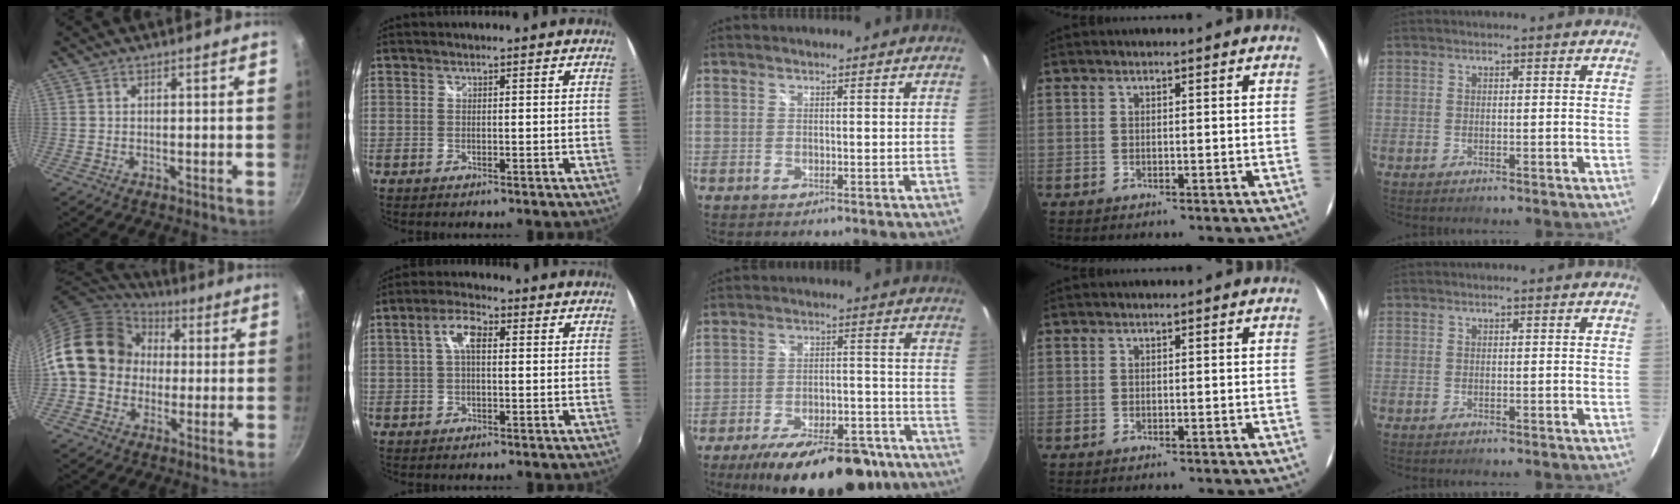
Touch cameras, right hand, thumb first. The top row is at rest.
{"thumb": {"total": 16.7, "force": [1.0, 14.3, 8.6], "torque": [-0.120, 0.041, 0.006]}, "index": {"total": 5.1, "force": [0.9, 2.2, 4.5], "torque": [-0.088, 0.015, 0.014]}, "middle": {"total": 22.0, "force": [-16.5, 7.8, 12.2], "torque": [-0.196, -0.013, -0.225]}}